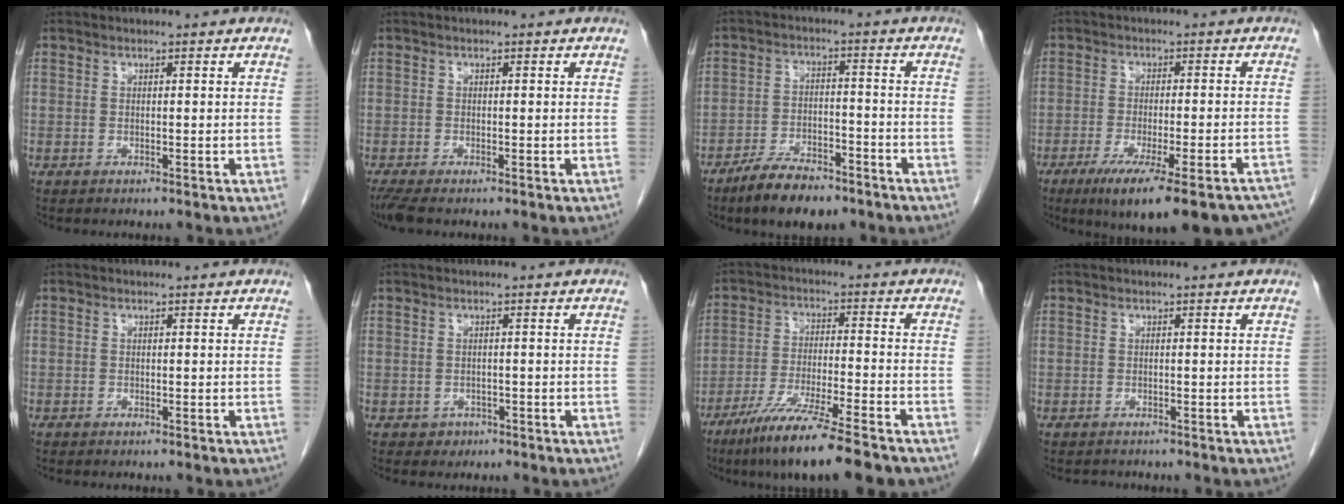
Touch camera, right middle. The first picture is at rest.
{"total": 2.6, "force": [-2.1, 0.4, 1.5], "torque": [-0.033, -0.010, -0.038]}
{"total": 8.6, "force": [-6.6, 3.0, 4.7], "torque": [-0.081, -0.007, -0.114]}
{"total": 20.7, "force": [-16.8, 2.8, 11.9], "torque": [-0.111, -0.018, -0.218]}
{"total": 0.0}
{"total": 1.5, "force": [-0.8, 1.3, 0.2], "torque": [0.000, 0.006, -0.008]}
{"total": 13.0, "force": [-9.7, 0.5, 8.7], "torque": [-0.153, -0.037, -0.163]}
{"total": 1.1, "force": [-1.0, 0.5, -0.1], "torque": [-0.006, -0.001, -0.016]}